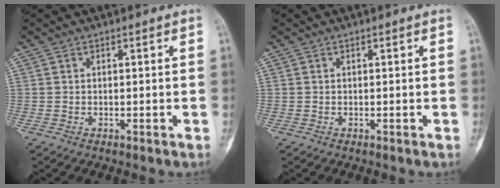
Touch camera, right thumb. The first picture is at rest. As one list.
[{"total": 0.0}]